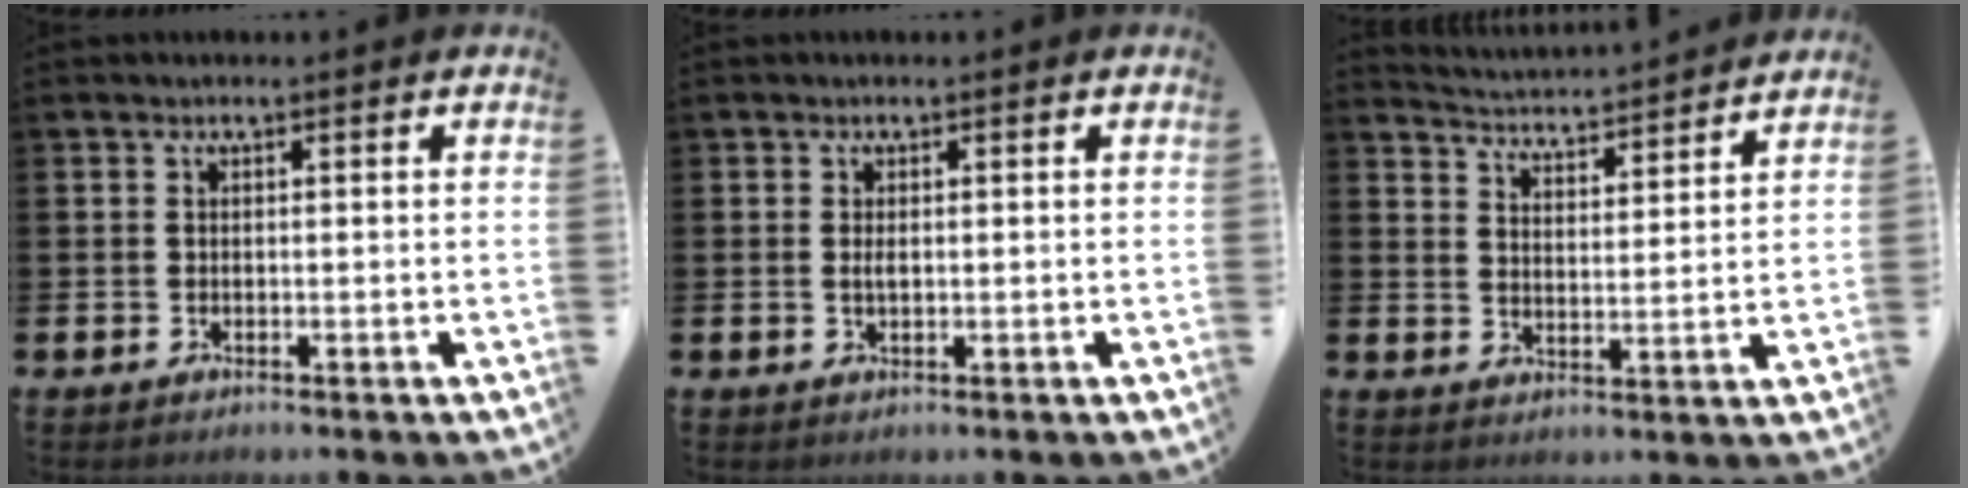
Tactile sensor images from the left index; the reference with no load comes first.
{"total": 0.9, "force": [0.2, 0.4, 0.8], "torque": [-0.015, 0.003, 0.002]}
{"total": 4.3, "force": [4.3, 0.0, -0.1], "torque": [-0.020, -0.038, 0.072]}